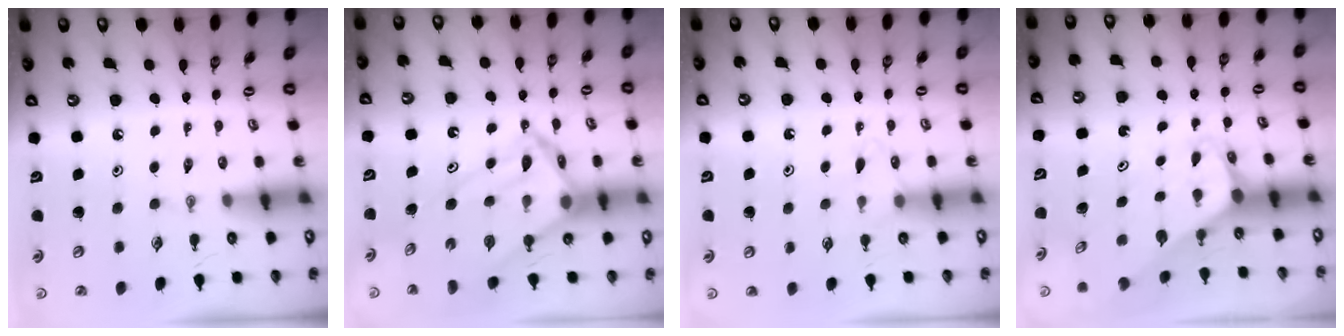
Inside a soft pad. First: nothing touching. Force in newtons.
{"total": 13.7, "press": 13.6, "slide": 1.1}
{"total": 5.3, "press": 5.2, "slide": 0.7}
{"total": 3.0, "press": 3.0, "slide": 0.1}